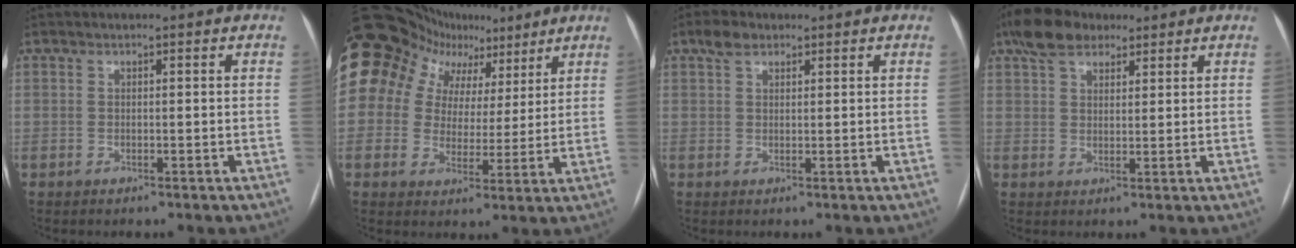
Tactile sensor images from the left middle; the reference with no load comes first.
{"total": 18.9, "force": [10.8, 14.3, 6.0], "torque": [-0.148, 0.078, 0.168]}
{"total": 2.6, "force": [1.7, 1.4, 1.3], "torque": [-0.028, 0.013, 0.033]}
{"total": 6.9, "force": [4.9, 3.5, 3.3], "torque": [-0.067, 0.029, 0.091]}